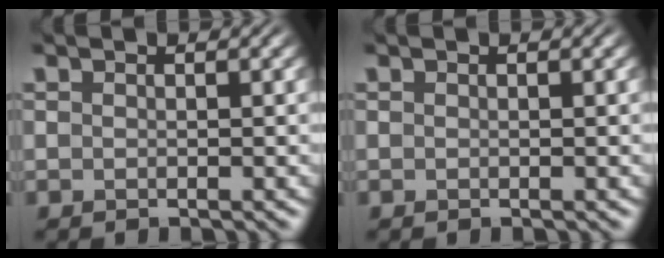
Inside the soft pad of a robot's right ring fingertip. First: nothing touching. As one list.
[{"total": 0.0}]